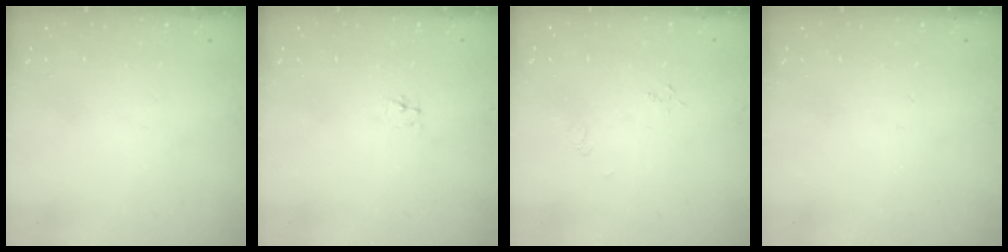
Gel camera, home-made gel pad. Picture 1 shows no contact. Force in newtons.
{"total": 1.9, "press": 1.9, "slide": 0.2}
{"total": 2.4, "press": 2.4, "slide": 0.3}
{"total": 0.0}